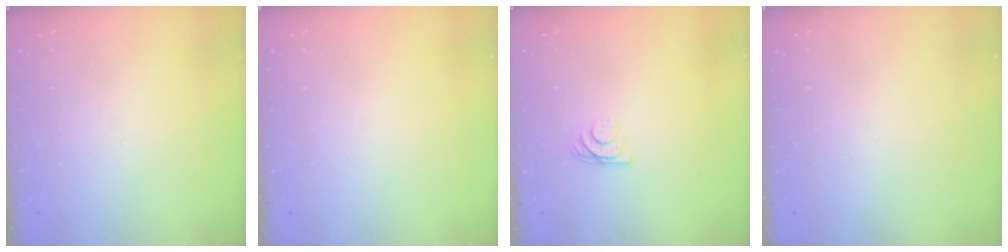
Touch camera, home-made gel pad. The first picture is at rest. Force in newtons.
{"total": 0.0}
{"total": 7.2, "press": 7.2, "slide": 0.6}
{"total": 1.8, "press": 1.8, "slide": 0.1}